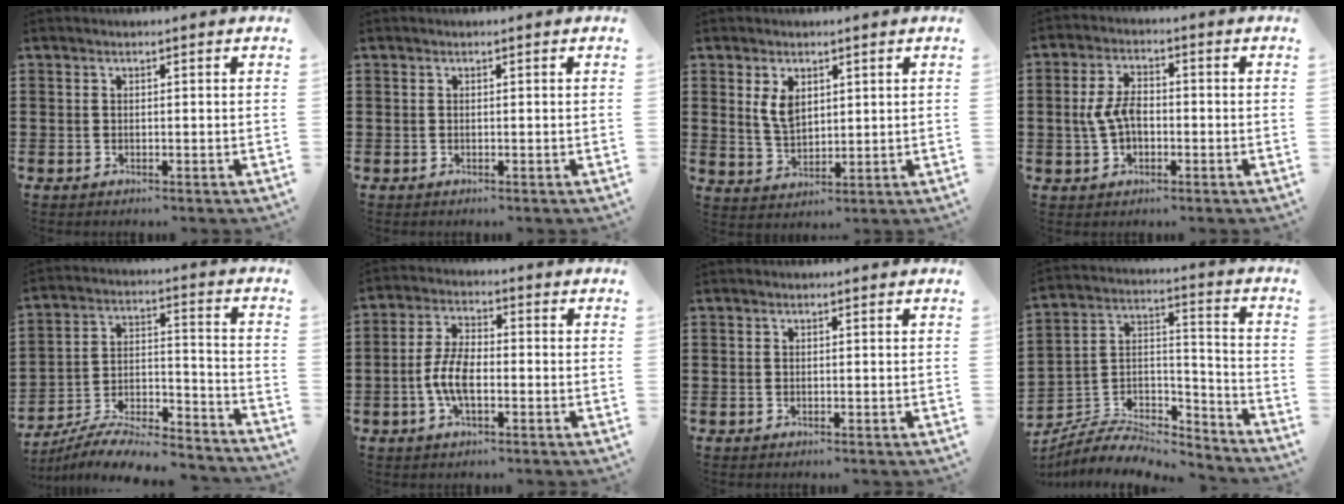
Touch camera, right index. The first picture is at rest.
{"total": 0.0}
{"total": 4.6, "force": [2.1, 2.7, 3.1], "torque": [-0.070, 0.008, 0.037]}
{"total": 5.5, "force": [-0.5, 3.0, 4.6], "torque": [-0.108, -0.002, -0.014]}
{"total": 8.0, "force": [-7.2, 1.6, 3.2], "torque": [-0.058, 0.006, -0.142]}
{"total": 6.3, "force": [-1.6, 2.9, 5.4], "torque": [-0.129, -0.004, -0.036]}
{"total": 0.0}
{"total": 6.4, "force": [-5.7, 2.4, 1.8], "torque": [-0.037, 0.007, -0.112]}